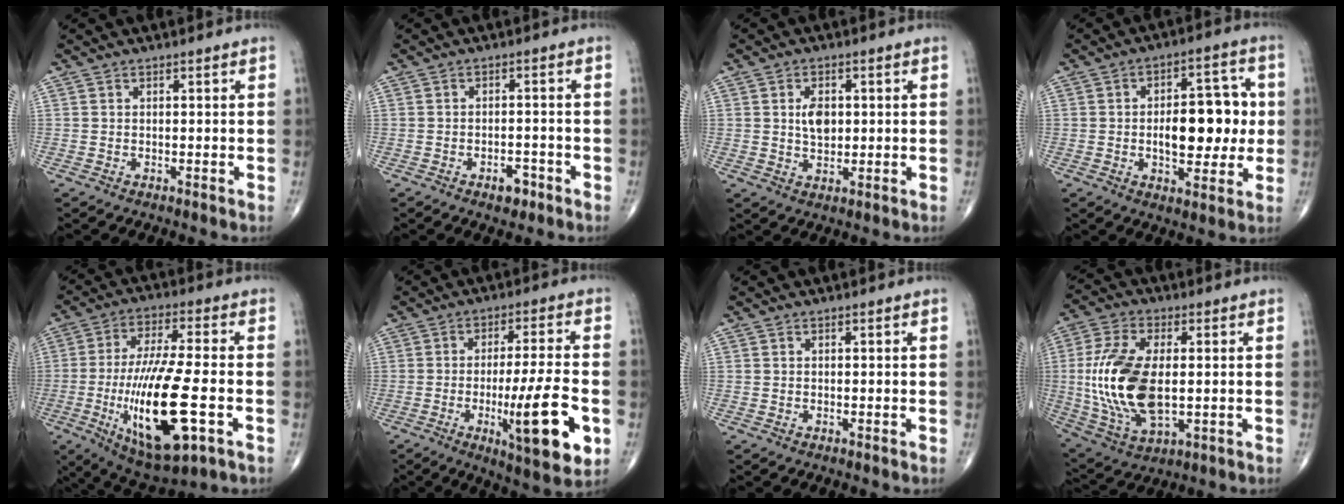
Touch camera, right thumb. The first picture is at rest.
{"total": 3.2, "force": [-2.0, 1.6, 1.9], "torque": [-0.018, 0.014, -0.027]}
{"total": 4.9, "force": [0.7, 3.1, 3.7], "torque": [-0.052, -0.005, 0.014]}
{"total": 13.9, "force": [-0.2, 7.2, 11.9], "torque": [-0.133, 0.018, -0.002]}
{"total": 20.8, "force": [-5.2, 5.9, 19.2], "torque": [-0.380, 0.001, -0.074]}
{"total": 15.5, "force": [-4.4, 2.7, 14.6], "torque": [-0.225, -0.001, -0.064]}
{"total": 0.0}
{"total": 18.0, "force": [-0.1, 9.2, 15.5], "torque": [-0.327, -0.008, 0.006]}